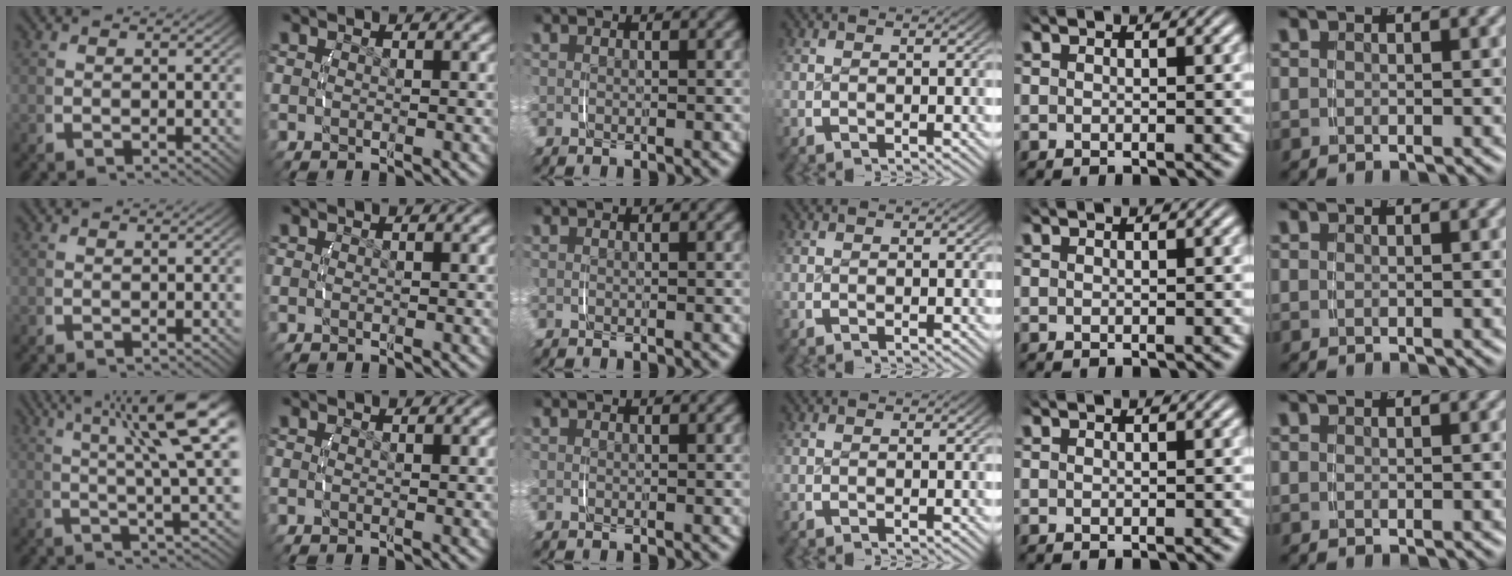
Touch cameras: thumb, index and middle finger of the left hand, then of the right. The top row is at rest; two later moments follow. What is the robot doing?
{"motion": "lift_and_place", "object": "phone"}